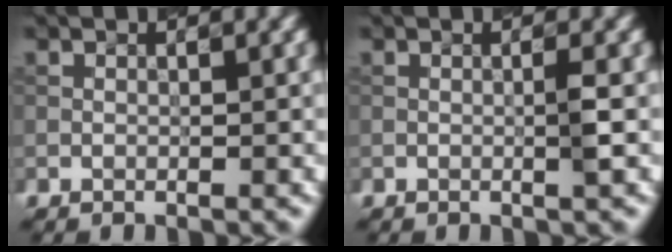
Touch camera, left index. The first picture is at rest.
{"total": 0.9, "force": [-0.2, -0.1, 0.9], "torque": [-0.023, 0.003, 0.000]}